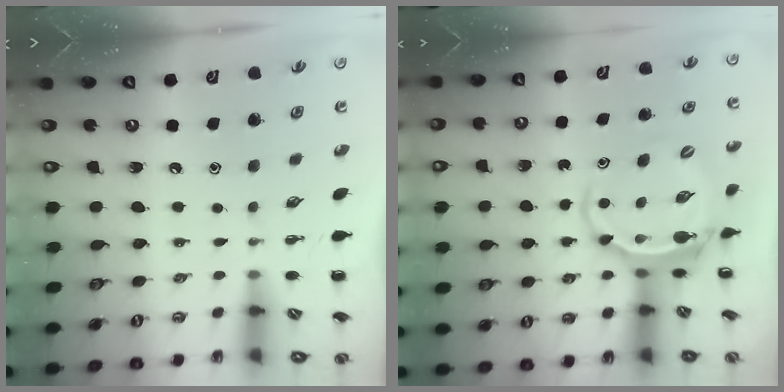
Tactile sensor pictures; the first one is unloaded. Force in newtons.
{"total": 5.4, "press": 5.2, "slide": 1.3}